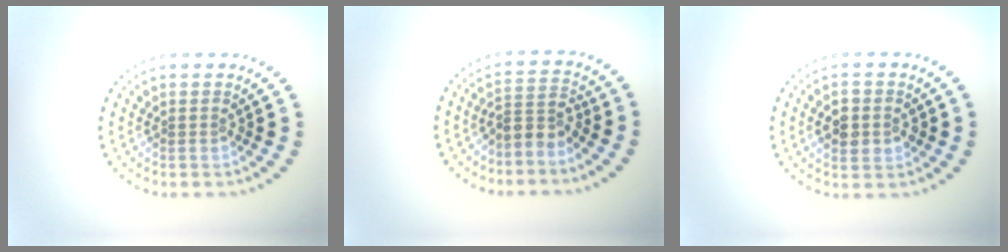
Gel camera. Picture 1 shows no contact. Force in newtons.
{"total": 2.5, "press": 1.8, "slide": 1.7}
{"total": 3.0, "press": 3.0, "slide": 0.3}